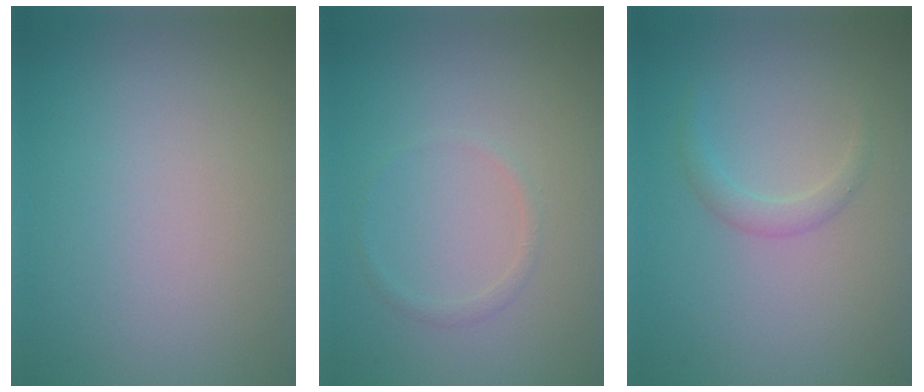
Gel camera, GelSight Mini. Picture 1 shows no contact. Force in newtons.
{"total": 0.8, "press": 0.8, "slide": 0.1}
{"total": 0.9, "press": 0.9, "slide": 0.0}